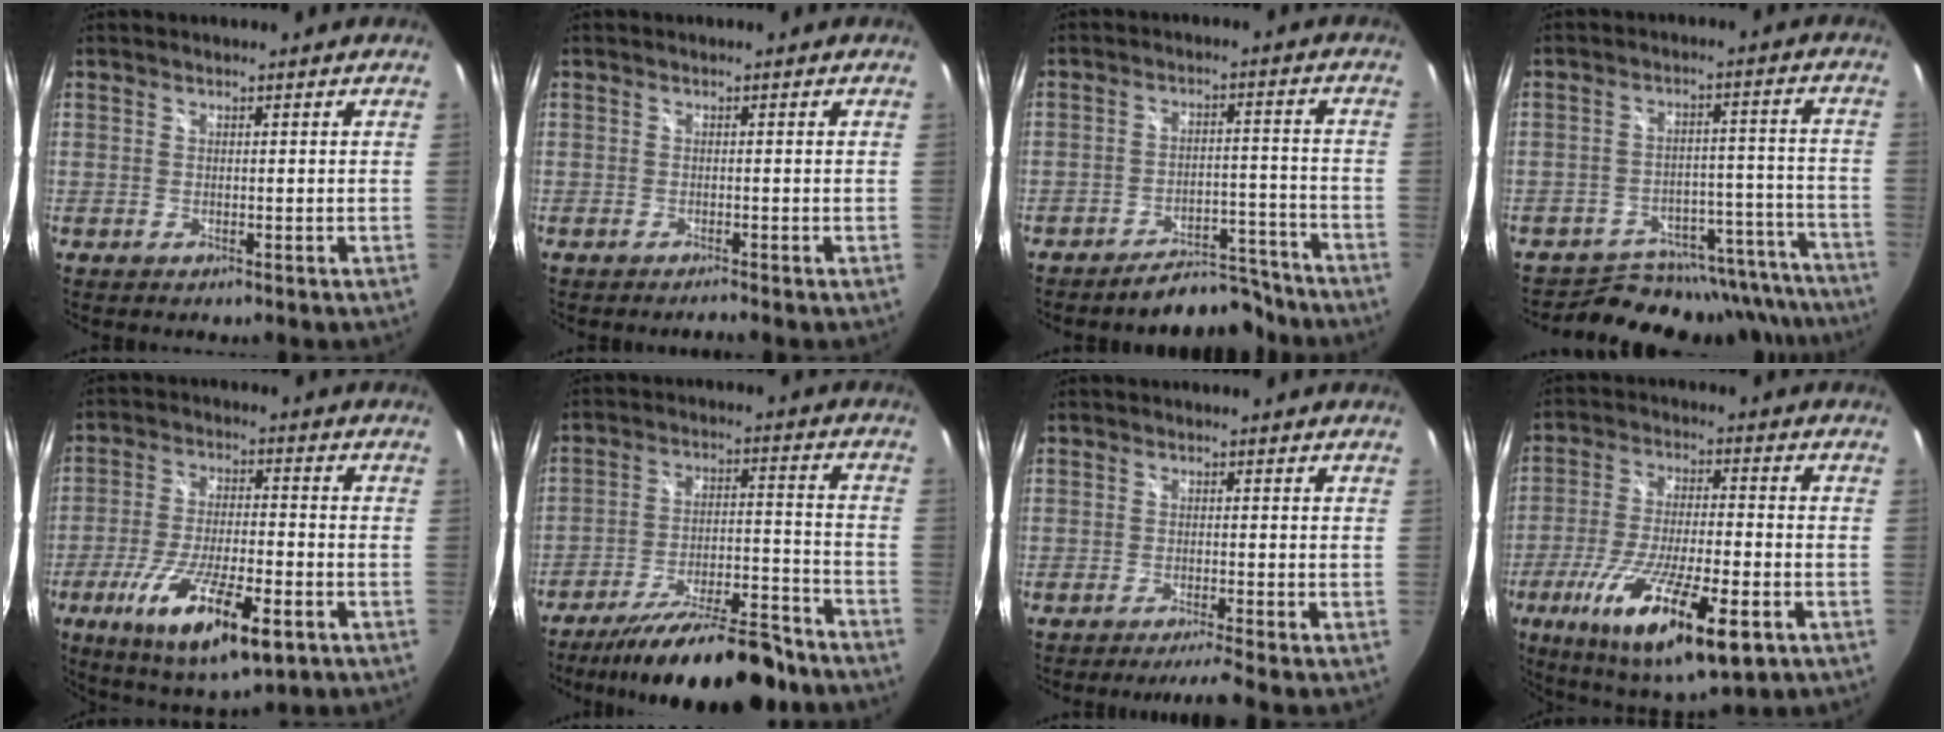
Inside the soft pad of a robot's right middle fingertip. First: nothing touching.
{"total": 1.2, "force": [-1.1, -0.2, 0.3], "torque": [-0.003, -0.008, -0.019]}
{"total": 9.3, "force": [-8.9, 2.4, 1.6], "torque": [-0.029, 0.028, -0.112]}
{"total": 20.8, "force": [-19.2, 7.0, 3.5], "torque": [-0.051, 0.054, -0.237]}
{"total": 16.9, "force": [-8.1, 4.3, 14.2], "torque": [-0.273, -0.041, -0.135]}
{"total": 18.7, "force": [-15.8, 3.4, 9.4], "torque": [-0.166, -0.016, -0.234]}
{"total": 4.2, "force": [-3.6, -1.4, 1.6], "torque": [-0.031, -0.005, -0.061]}
{"total": 20.3, "force": [-9.3, 4.7, 17.5], "torque": [-0.333, -0.052, -0.155]}